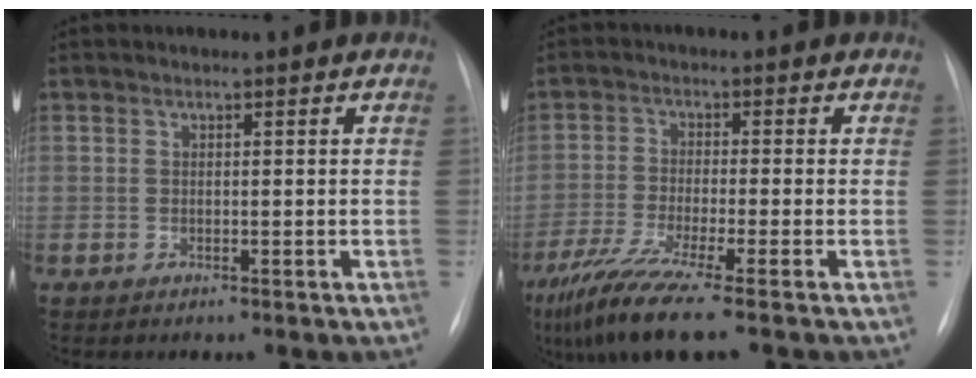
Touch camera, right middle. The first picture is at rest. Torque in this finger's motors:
{"motor_torque": [1.16, -0.97, 0.31, 0.12]}